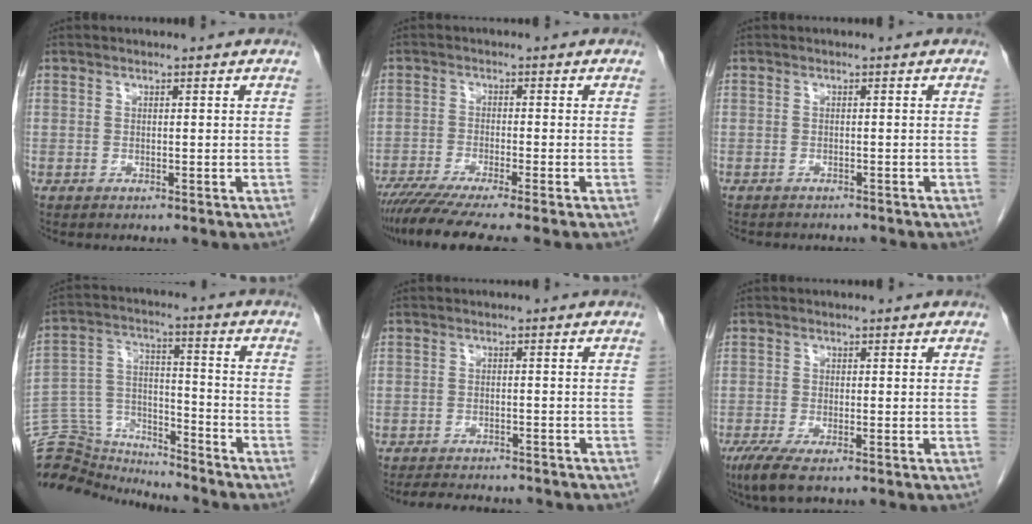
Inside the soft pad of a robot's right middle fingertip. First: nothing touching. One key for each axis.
{"total": 9.8, "fx": -8.0, "fy": -0.8, "fz": 5.7, "tx": -0.084, "ty": -0.029, "tz": -0.129}
{"total": 4.5, "fx": -4.1, "fy": 1.2, "fz": 1.4, "tx": -0.020, "ty": -0.005, "tz": -0.051}
{"total": 15.1, "fx": -14.5, "fy": 3.6, "fz": 1.6, "tx": -0.049, "ty": 0.055, "tz": -0.241}
{"total": 10.1, "fx": -9.1, "fy": 2.5, "fz": 3.6, "tx": -0.061, "ty": -0.004, "tz": -0.115}
{"total": 4.4, "fx": -2.8, "fy": 0.8, "fz": 3.3, "tx": -0.070, "ty": -0.016, "tz": -0.049}